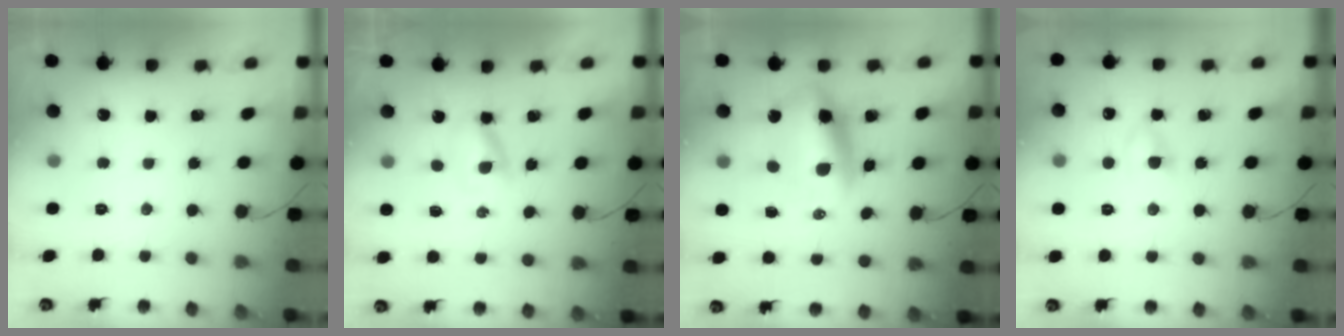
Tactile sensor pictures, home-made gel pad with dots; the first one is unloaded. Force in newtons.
{"total": 2.5, "press": 2.2, "slide": 1.2}
{"total": 11.3, "press": 11.0, "slide": 2.8}
{"total": 3.0, "press": 2.8, "slide": 1.2}